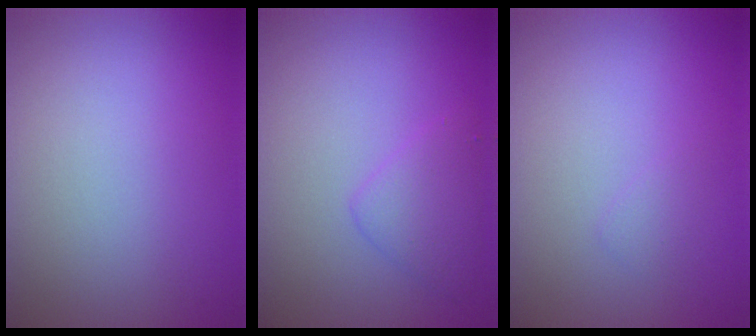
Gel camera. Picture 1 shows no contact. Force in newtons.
{"total": 2.1, "press": 2.1, "slide": 0.0}
{"total": 0.7, "press": 0.7, "slide": 0.1}